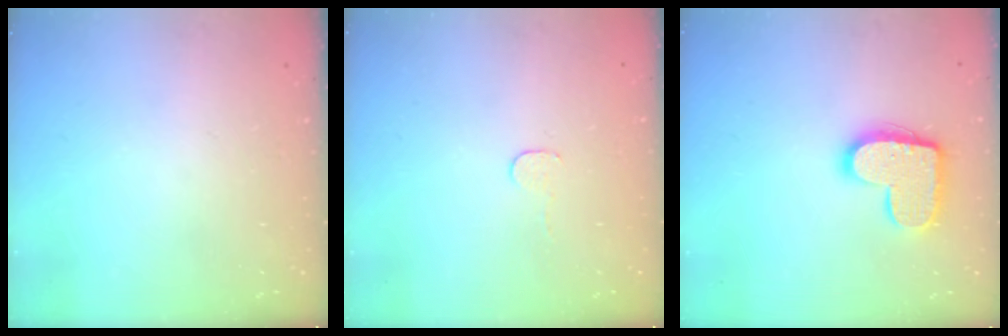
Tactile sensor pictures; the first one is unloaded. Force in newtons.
{"total": 2.7, "press": 2.7, "slide": 0.2}
{"total": 14.6, "press": 14.6, "slide": 0.8}